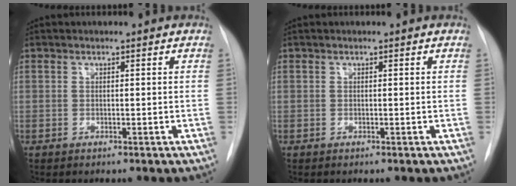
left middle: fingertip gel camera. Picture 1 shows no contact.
{"total": 0.0}